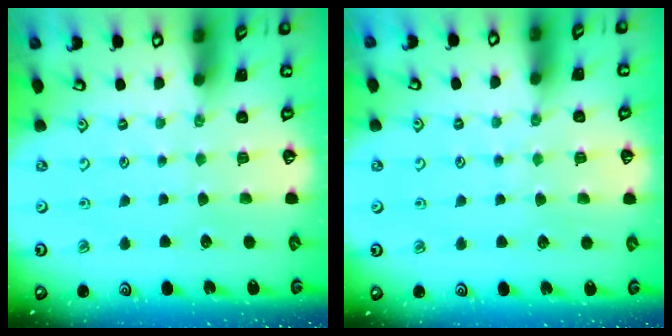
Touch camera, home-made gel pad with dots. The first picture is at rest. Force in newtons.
{"total": 4.7, "press": 4.7, "slide": 0.5}